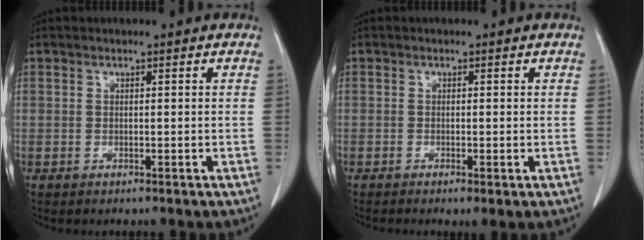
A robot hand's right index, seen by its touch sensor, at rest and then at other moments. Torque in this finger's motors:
{"motor_torque": [0.42, -0.41, -0.04, -0.01]}